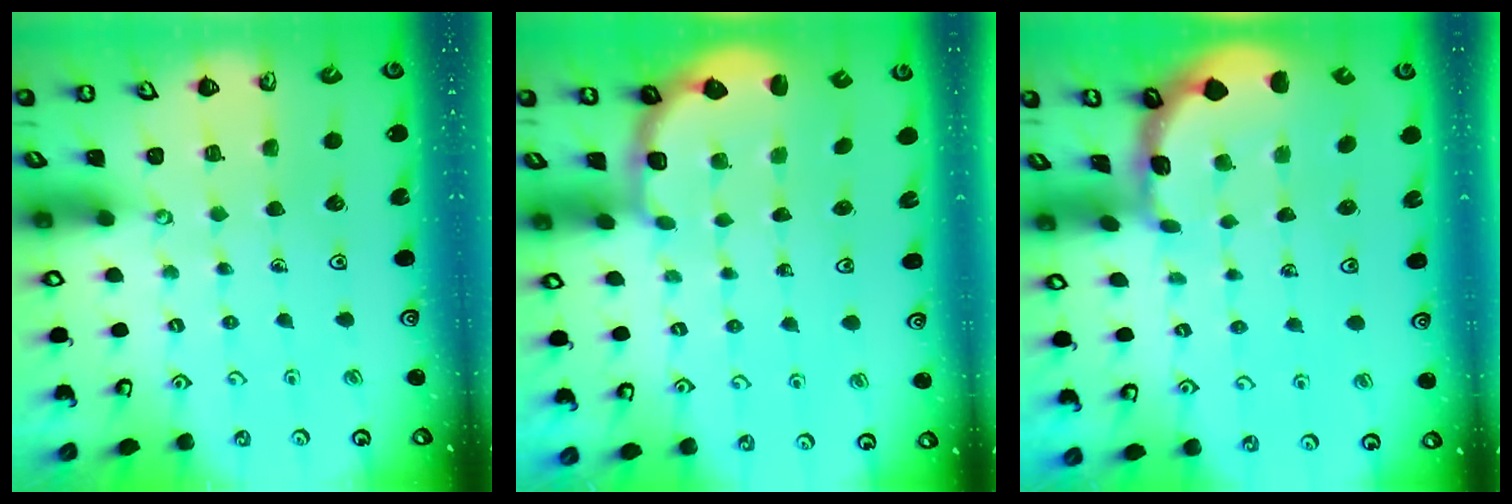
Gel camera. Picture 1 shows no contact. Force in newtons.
{"total": 2.7, "press": 2.3, "slide": 1.5}
{"total": 1.5, "press": 1.5, "slide": 0.2}